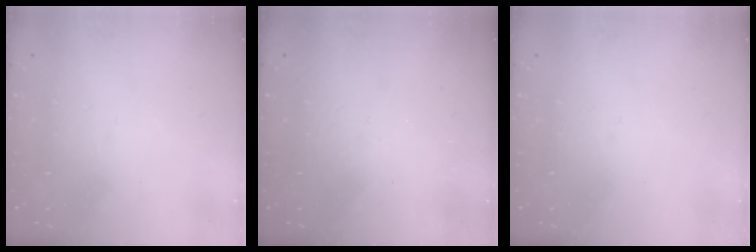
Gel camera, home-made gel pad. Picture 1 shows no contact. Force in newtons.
{"total": 4.4, "press": 4.4, "slide": 0.6}
{"total": 0.0}